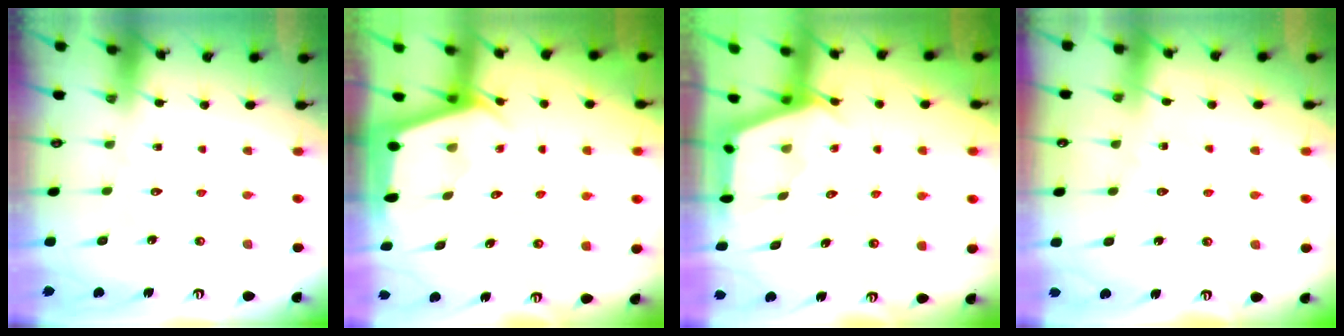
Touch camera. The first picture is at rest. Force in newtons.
{"total": 2.3, "press": 2.3, "slide": 0.3}
{"total": 2.6, "press": 2.6, "slide": 0.3}
{"total": 2.5, "press": 2.5, "slide": 0.3}